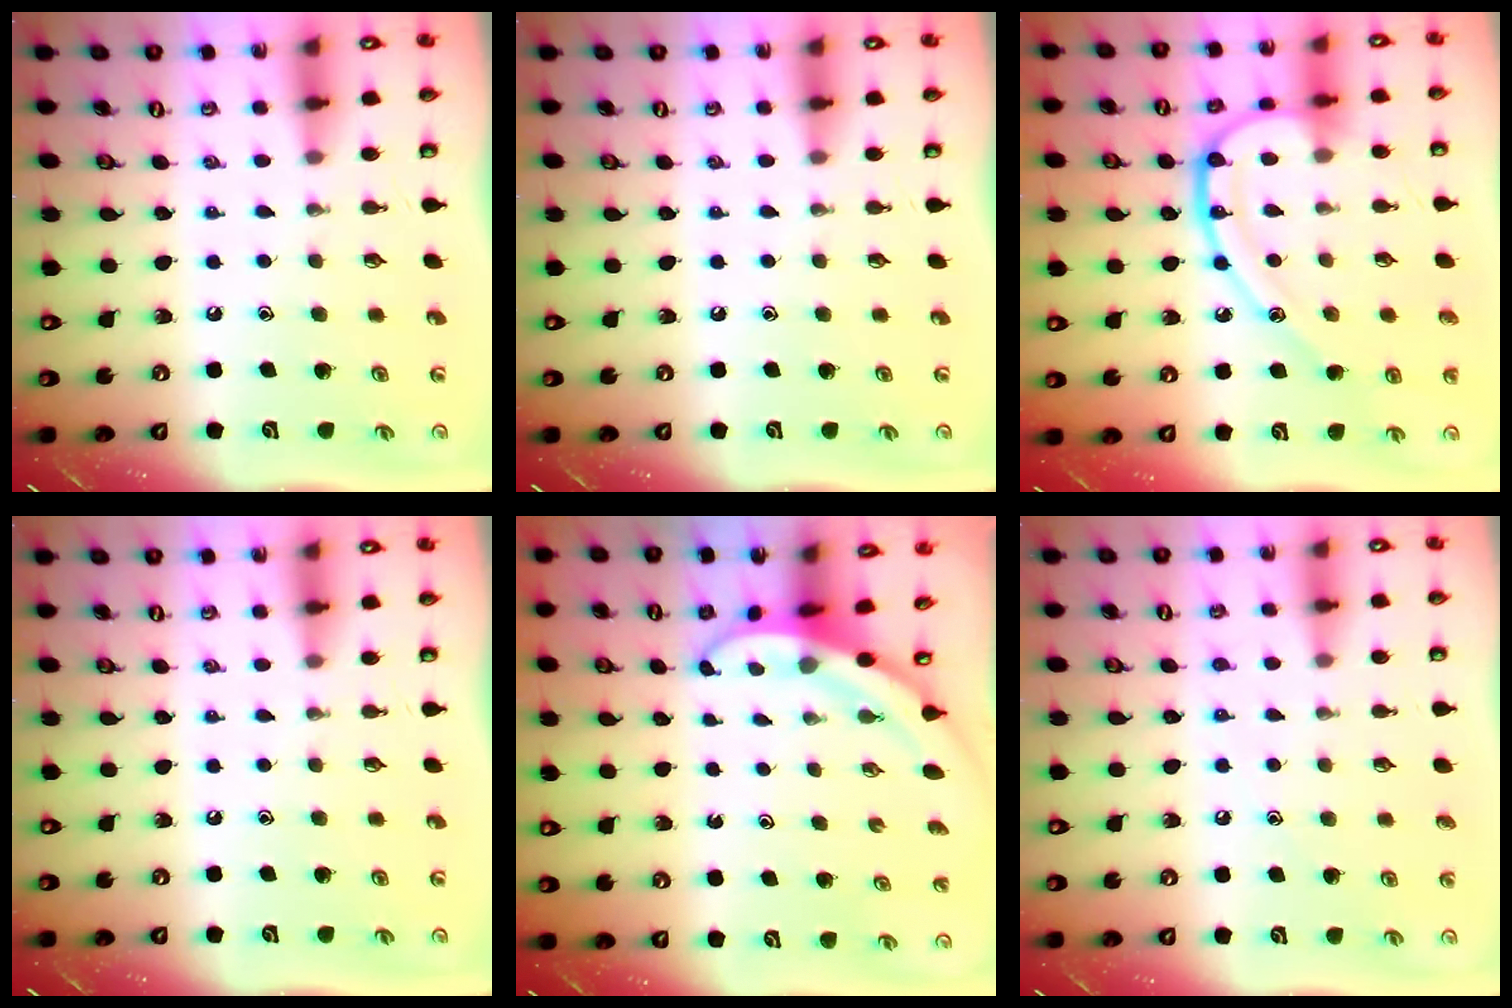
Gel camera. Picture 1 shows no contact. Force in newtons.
{"total": 0.0}
{"total": 15.8, "press": 15.8, "slide": 1.1}
{"total": 0.0}
{"total": 3.5, "press": 3.5, "slide": 0.1}
{"total": 4.8, "press": 4.7, "slide": 1.0}